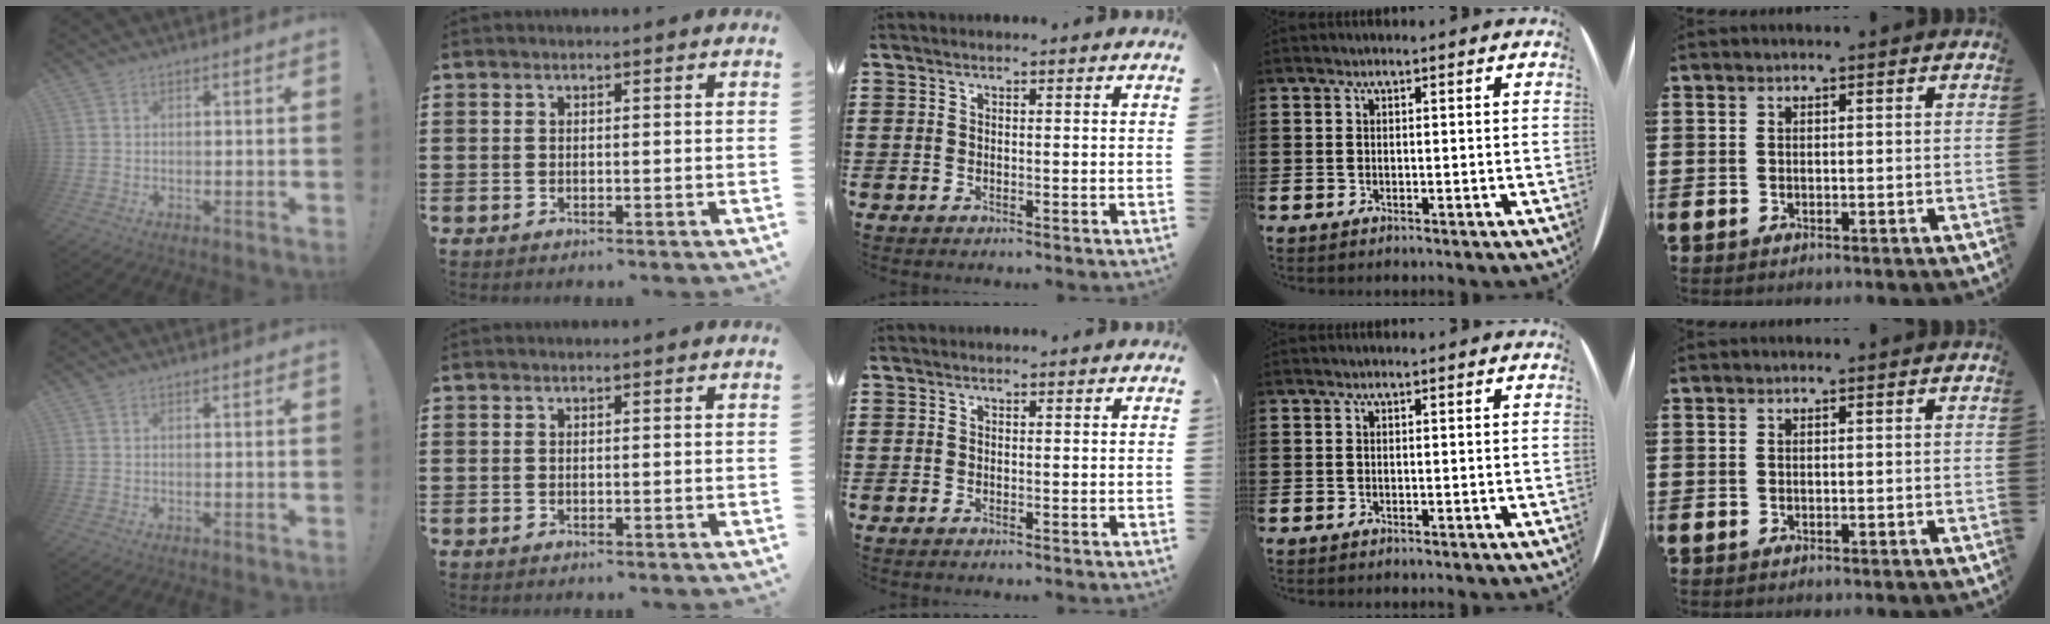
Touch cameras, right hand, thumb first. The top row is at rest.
{}